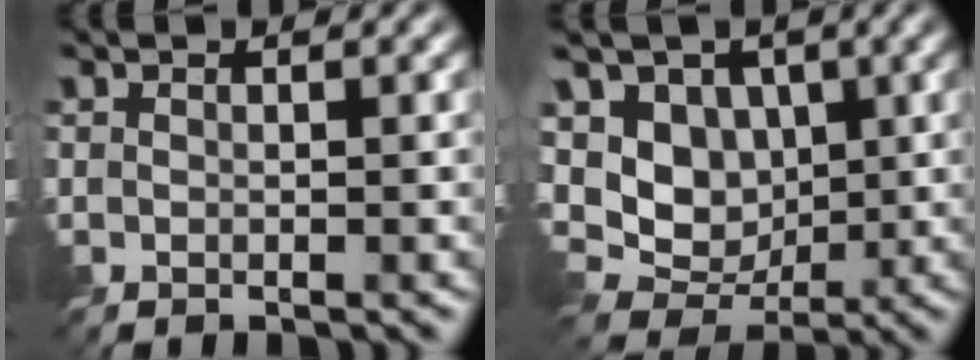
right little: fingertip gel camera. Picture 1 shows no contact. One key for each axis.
{"total": 8.2, "fx": 0.6, "fy": 6.7, "fz": 4.7, "tx": -0.097, "ty": 0.003, "tz": 0.001}